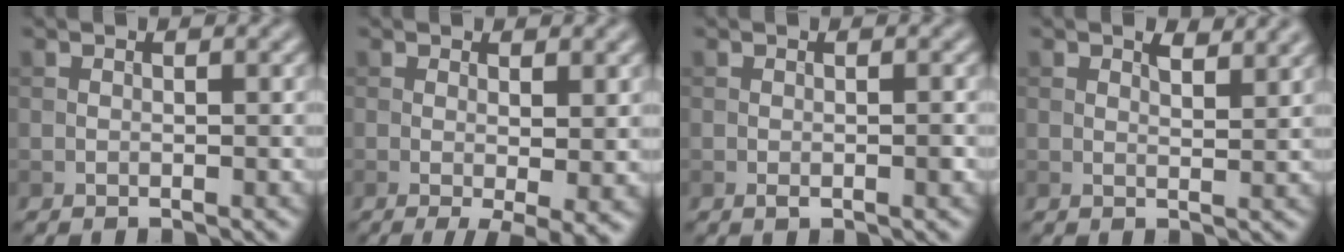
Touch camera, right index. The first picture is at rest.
{"total": 3.7, "force": [-0.4, 0.6, 3.6], "torque": [-0.052, -0.012, -0.003]}
{"total": 1.1, "force": [-0.4, 0.3, 1.0], "torque": [-0.017, -0.002, -0.006]}
{"total": 2.3, "force": [1.7, 0.6, 1.4], "torque": [-0.023, -0.004, 0.030]}